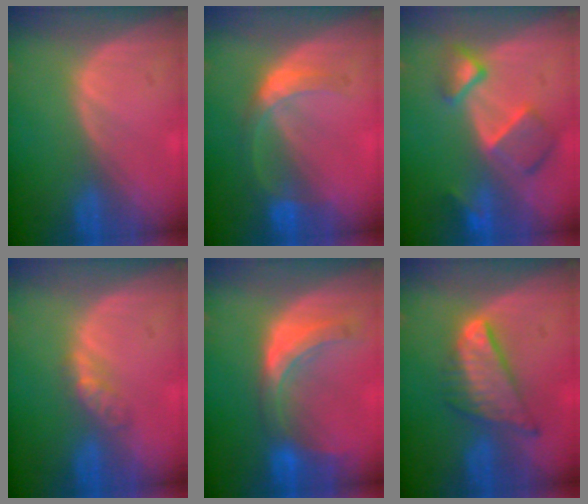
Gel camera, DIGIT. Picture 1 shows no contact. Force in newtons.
{"total": 5.3, "press": 5.0, "slide": 1.9}
{"total": 7.7, "press": 6.7, "slide": 3.9}
{"total": 2.8, "press": 2.5, "slide": 1.2}
{"total": 7.5, "press": 6.8, "slide": 3.2}
{"total": 8.1, "press": 6.8, "slide": 4.3}